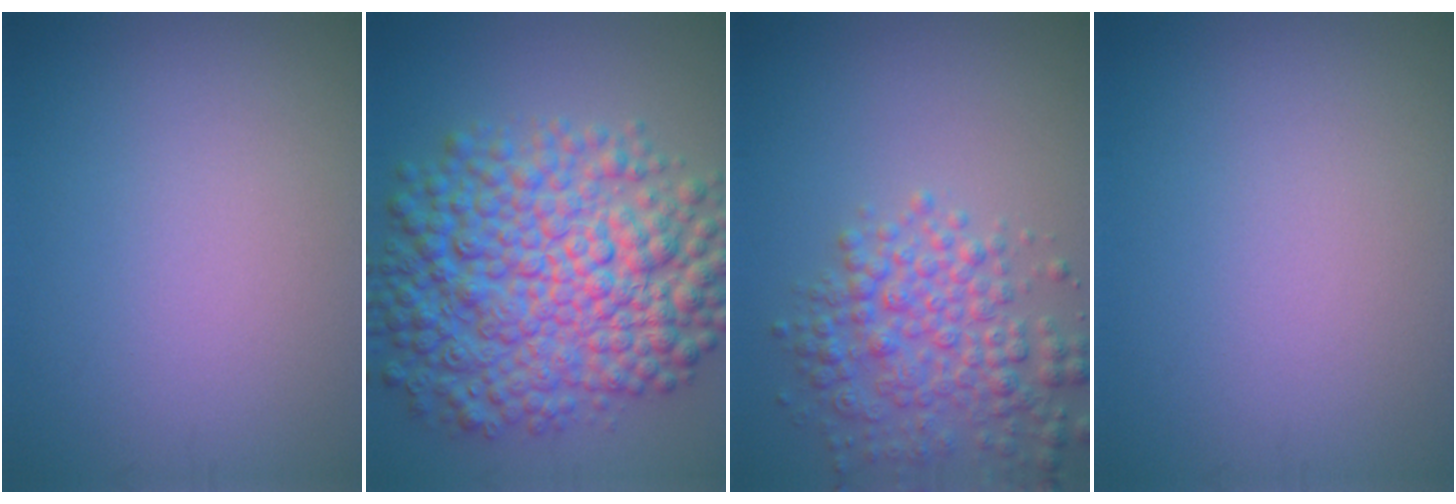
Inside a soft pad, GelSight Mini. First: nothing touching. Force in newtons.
{"total": 11.3, "press": 11.3, "slide": 0.1}
{"total": 4.7, "press": 4.7, "slide": 0.2}
{"total": 0.0}